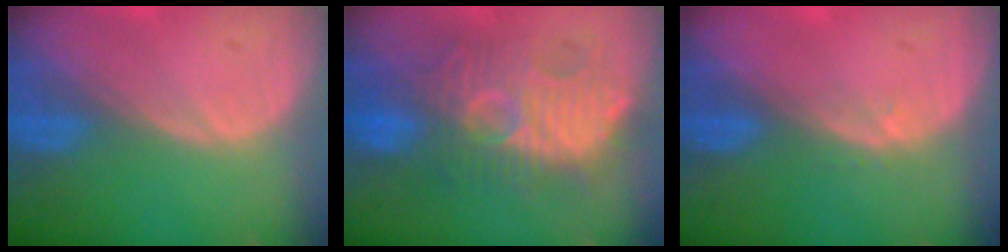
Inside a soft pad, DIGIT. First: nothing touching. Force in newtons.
{"total": 10.6, "press": 10.5, "slide": 1.1}
{"total": 1.0, "press": 0.7, "slide": 0.7}